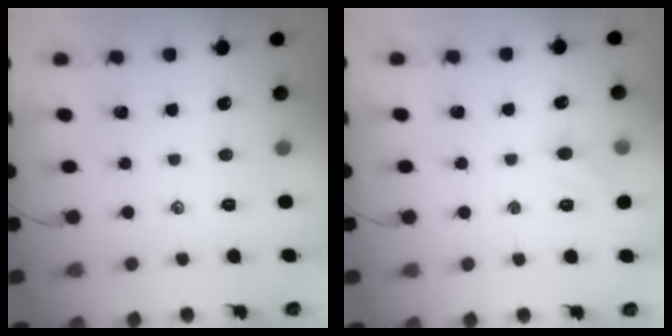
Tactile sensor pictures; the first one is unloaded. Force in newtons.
{"total": 4.9, "press": 4.7, "slide": 1.3}